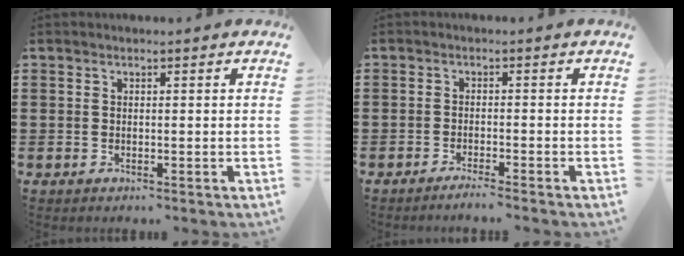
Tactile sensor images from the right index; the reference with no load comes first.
{"total": 1.7, "force": [-1.6, -0.3, 0.6], "torque": [-0.009, 0.001, -0.031]}